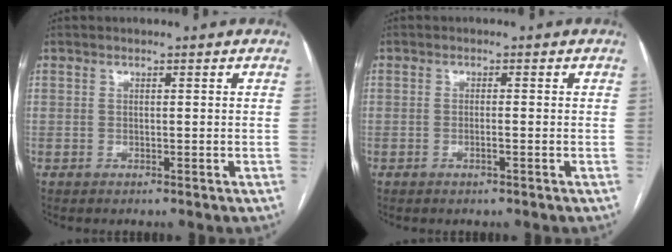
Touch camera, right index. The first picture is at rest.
{"total": 1.1, "force": [-0.4, 0.0, 1.0], "torque": [-0.019, 0.000, -0.007]}